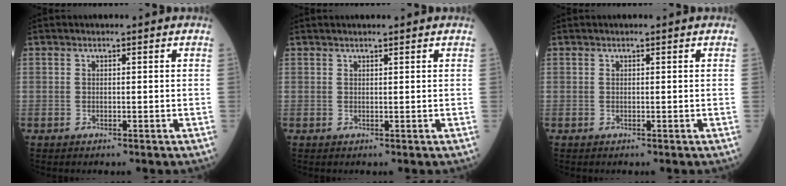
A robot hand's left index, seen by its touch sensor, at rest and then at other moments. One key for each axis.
{"total": 1.9, "fx": 1.6, "fy": 0.4, "fz": 0.9, "tx": -0.013, "ty": 0.011, "tz": 0.024}
{"total": 0.0}